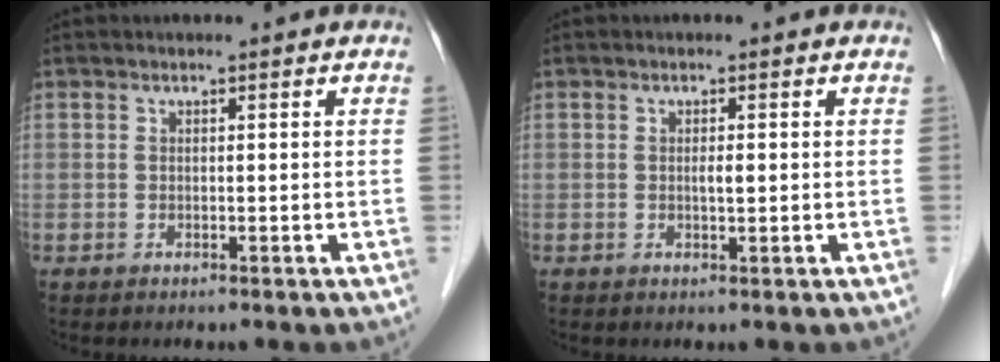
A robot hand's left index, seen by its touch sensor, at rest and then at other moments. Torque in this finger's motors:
{"motor_torque": [0.05, 0.02, 0.01, 0.00]}